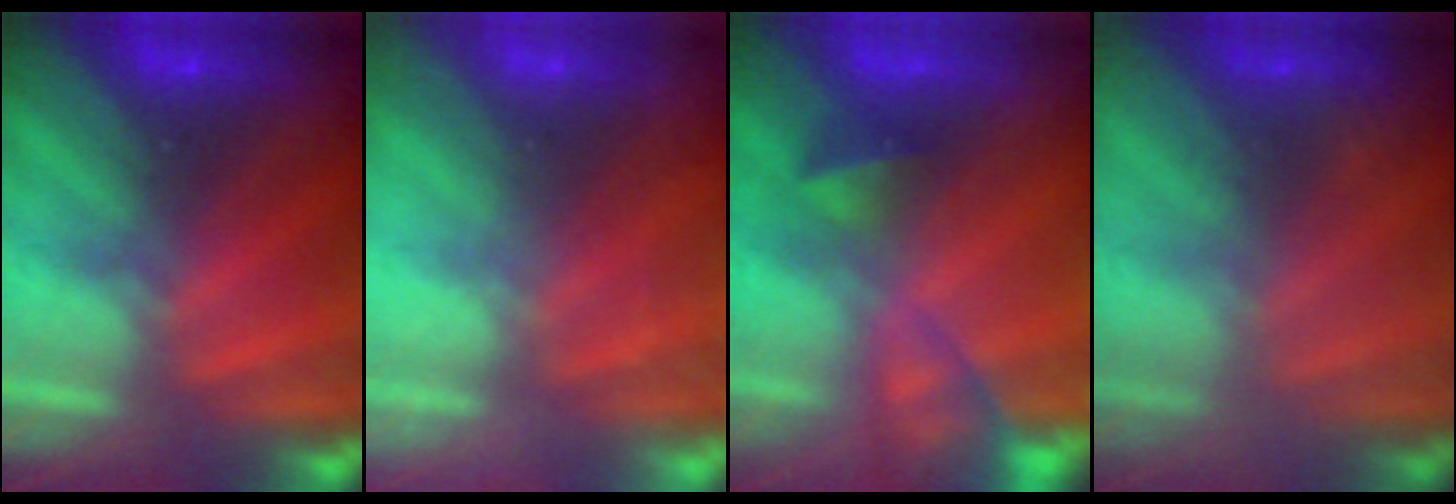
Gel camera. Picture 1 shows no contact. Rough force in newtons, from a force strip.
{"total": 2.2}
{"total": 7.8}
{"total": 2.6}